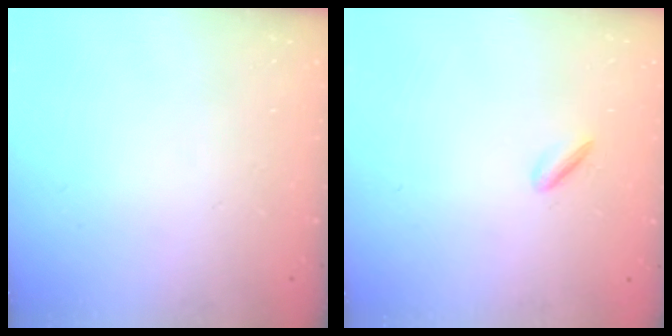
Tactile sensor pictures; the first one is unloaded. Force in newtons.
{"total": 2.1, "press": 2.0, "slide": 0.7}